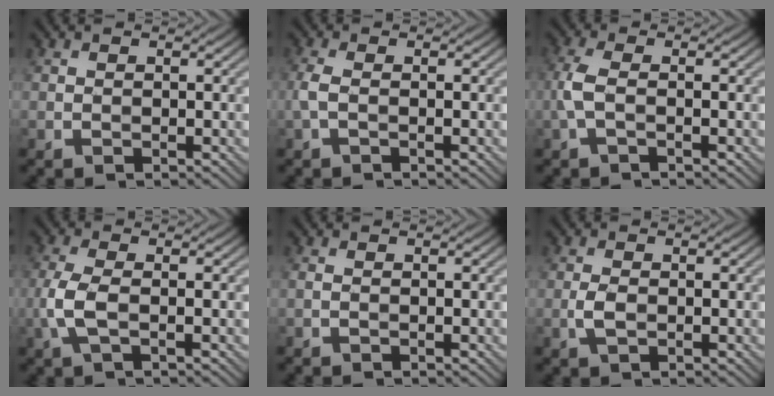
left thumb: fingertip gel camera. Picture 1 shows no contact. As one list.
[{"total": 2.0, "force": [-0.5, 0.6, 1.9], "torque": [-0.049, 0.004, -0.015]}, {"total": 3.2, "force": [-0.6, 0.9, 2.9], "torque": [-0.077, 0.005, -0.021]}, {"total": 4.2, "force": [-1.0, 1.5, 3.8], "torque": [-0.102, 0.001, -0.026]}, {"total": 0.5, "force": [-0.1, 0.1, 0.5], "torque": [-0.014, 0.000, -0.003]}, {"total": 2.0, "force": [-0.4, 1.0, 1.7], "torque": [-0.042, 0.001, -0.010]}]